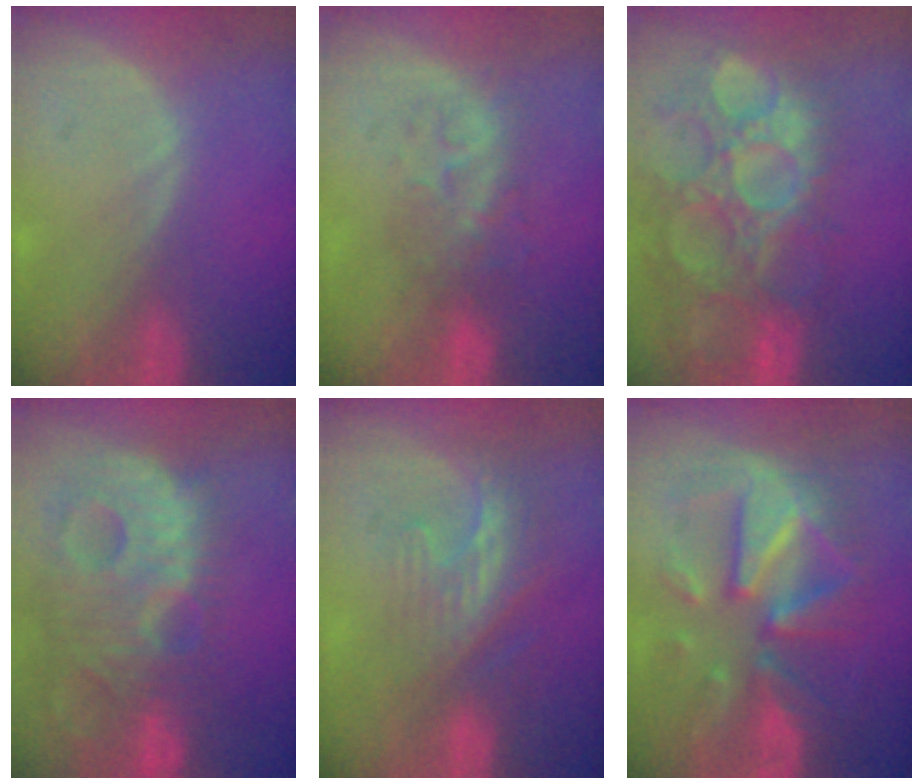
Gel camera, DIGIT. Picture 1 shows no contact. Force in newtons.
{"total": 4.9, "press": 4.9, "slide": 0.8}
{"total": 15.2, "press": 12.6, "slide": 8.5}
{"total": 14.0, "press": 12.1, "slide": 7.2}
{"total": 8.4, "press": 7.2, "slide": 4.3}
{"total": 12.0, "press": 12.0, "slide": 1.2}